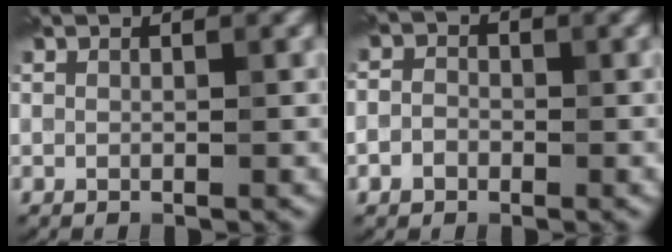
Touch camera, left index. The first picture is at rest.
{"total": 1.9, "force": [-0.7, 1.6, 0.8], "torque": [0.000, 0.000, -0.023]}